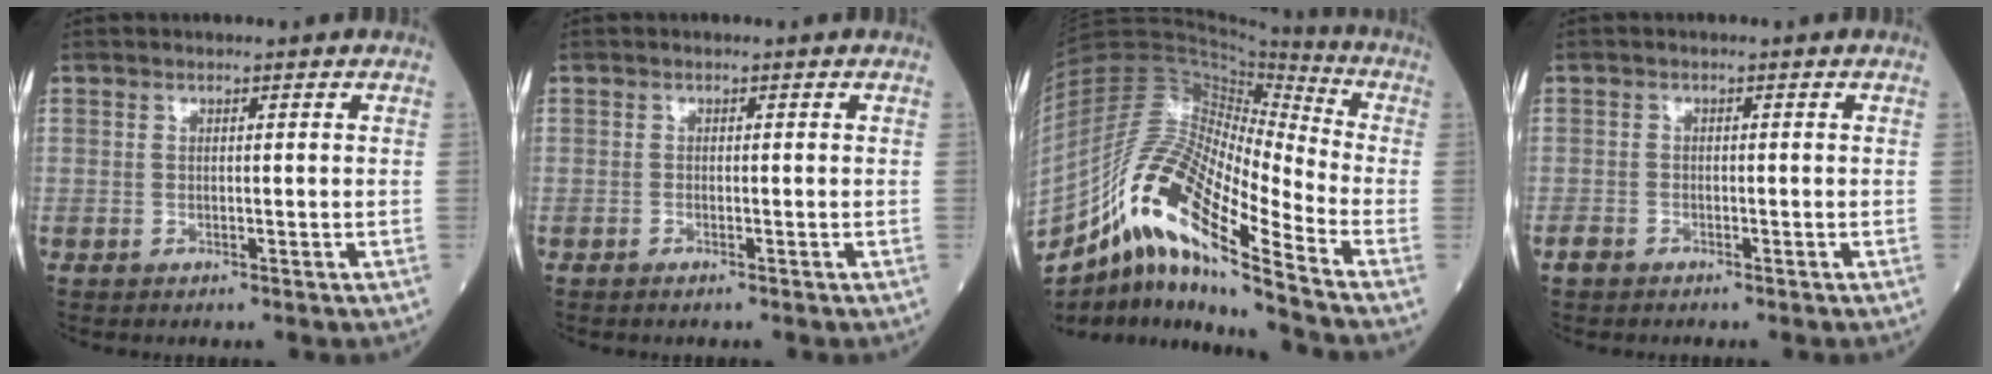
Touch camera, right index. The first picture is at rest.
{"total": 0.6, "force": [-0.5, 0.0, 0.3], "torque": [-0.008, -0.001, -0.009]}
{"total": 18.7, "force": [-12.0, 2.3, 14.2], "torque": [-0.287, 0.002, -0.216]}
{"total": 1.4, "force": [-1.2, 0.8, 0.3], "torque": [-0.010, 0.002, -0.022]}